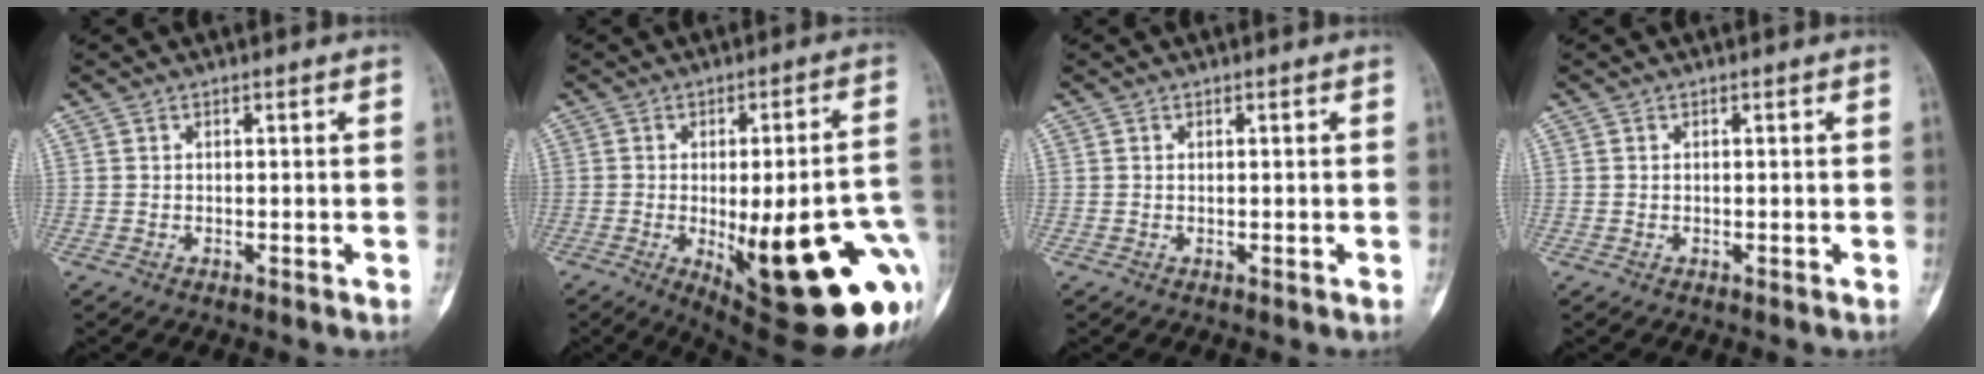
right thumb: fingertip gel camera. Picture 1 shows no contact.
{"total": 28.6, "force": [-7.3, 9.0, 26.2], "torque": [-0.264, -0.002, -0.075]}
{"total": 0.0}
{"total": 0.0}